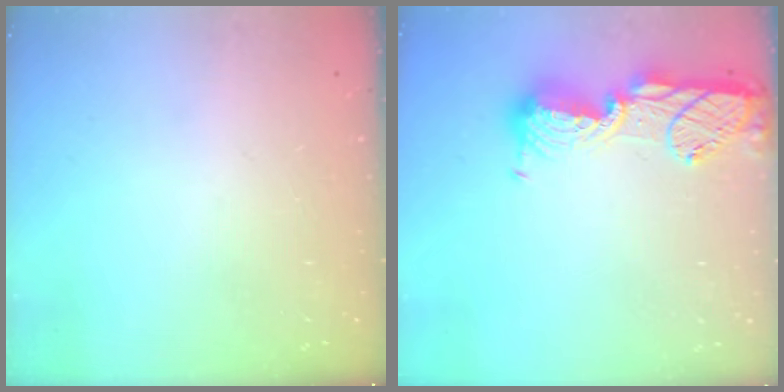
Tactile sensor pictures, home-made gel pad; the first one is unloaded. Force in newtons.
{"total": 16.3, "press": 15.3, "slide": 5.7}